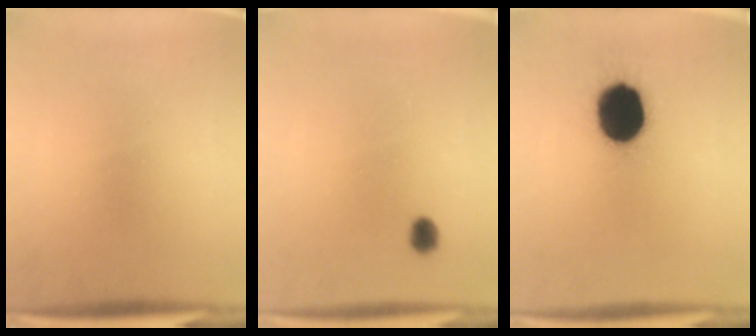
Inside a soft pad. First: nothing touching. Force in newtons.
{"total": 2.7}
{"total": 15.7}